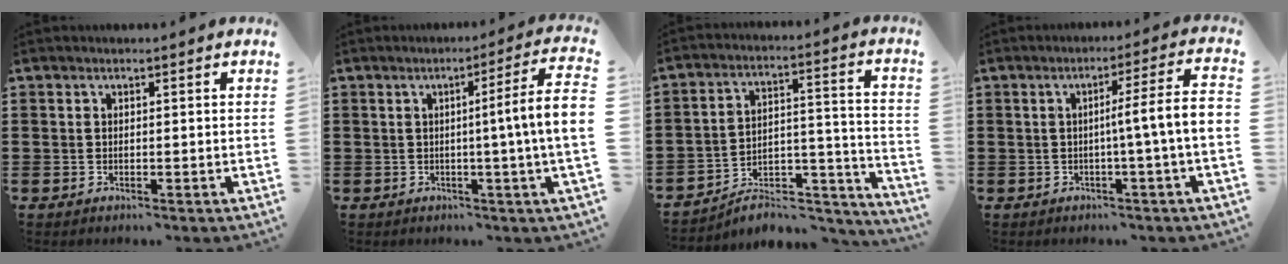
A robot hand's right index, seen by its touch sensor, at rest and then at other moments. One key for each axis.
{"total": 6.8, "fx": -0.2, "fy": -1.1, "fz": 6.7, "tx": -0.102, "ty": -0.018, "tz": -0.011}
{"total": 5.5, "fx": -4.7, "fy": 2.1, "fz": 2.0, "tx": -0.033, "ty": 0.004, "tz": -0.091}
{"total": 6.6, "fx": -0.8, "fy": -0.6, "fz": 6.5, "tx": -0.108, "ty": -0.013, "tz": -0.019}